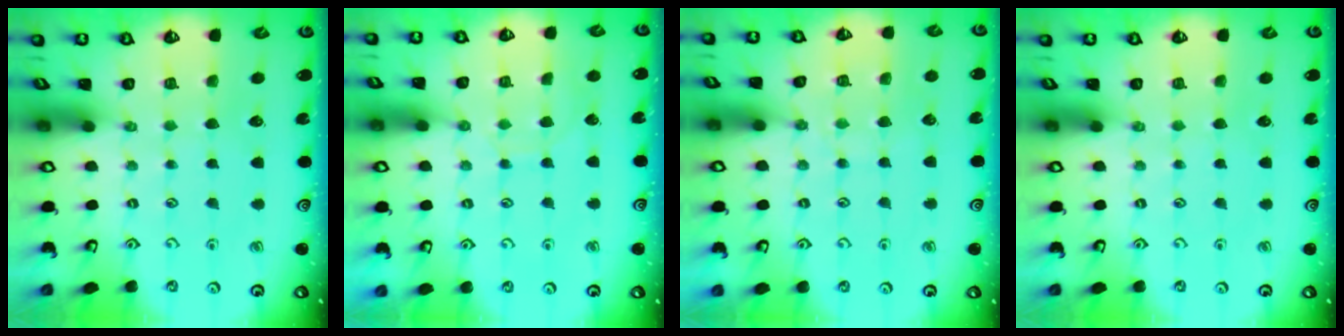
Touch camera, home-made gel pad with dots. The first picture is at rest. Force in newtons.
{"total": 5.3, "press": 5.3, "slide": 0.6}
{"total": 7.6, "press": 7.6, "slide": 0.9}
{"total": 0.0}